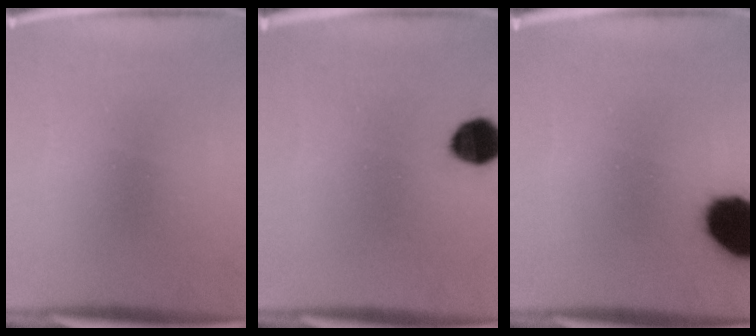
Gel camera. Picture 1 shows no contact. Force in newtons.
{"total": 8.0}
{"total": 15.1}